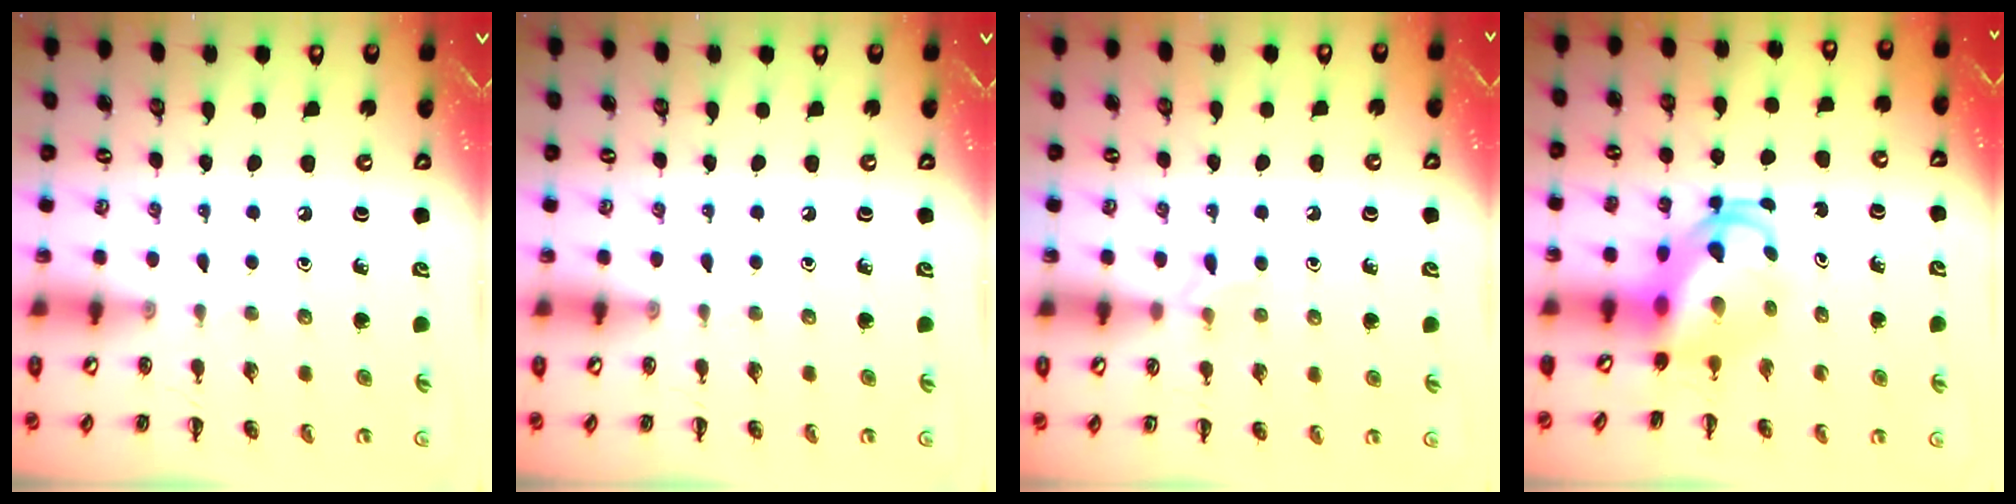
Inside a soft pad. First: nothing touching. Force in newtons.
{"total": 0.0}
{"total": 5.5, "press": 5.2, "slide": 1.9}
{"total": 5.1, "press": 5.0, "slide": 0.5}